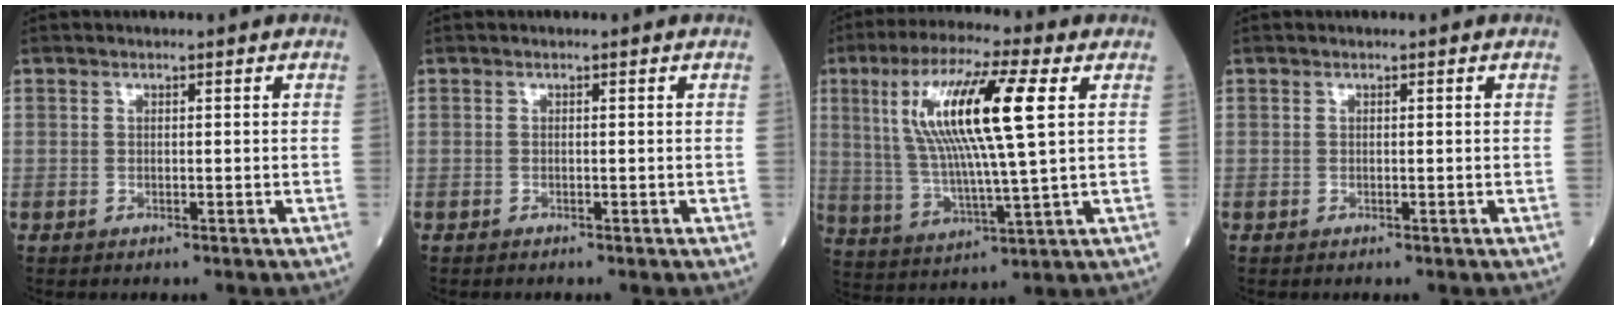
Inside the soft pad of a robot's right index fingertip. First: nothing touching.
{"total": 0.0}
{"total": 16.1, "force": [4.4, 1.1, 15.4], "torque": [-0.308, 0.012, 0.074]}
{"total": 0.0}